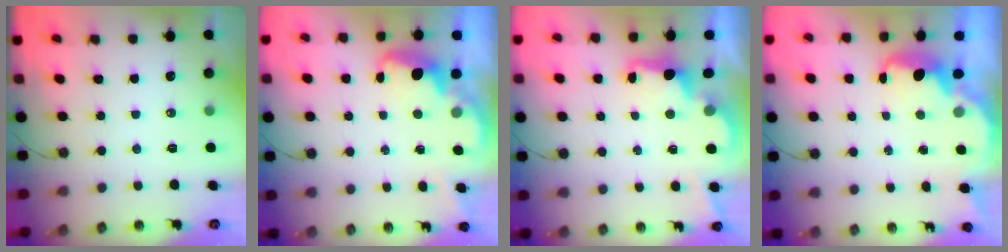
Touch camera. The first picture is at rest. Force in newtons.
{"total": 2.7, "press": 2.6, "slide": 0.8}
{"total": 2.5, "press": 2.4, "slide": 0.8}
{"total": 2.8, "press": 2.8, "slide": 0.4}